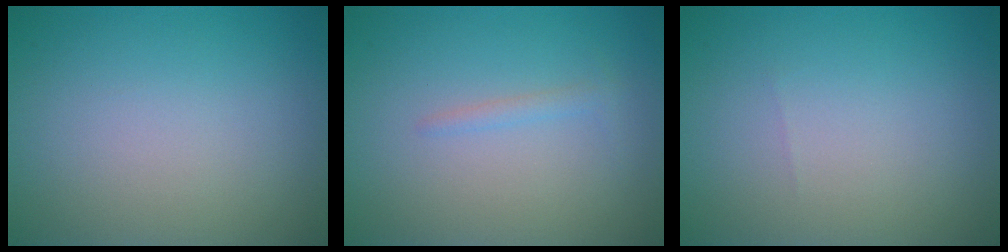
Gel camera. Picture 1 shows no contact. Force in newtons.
{"total": 0.9, "press": 0.9, "slide": 0.1}
{"total": 0.0}